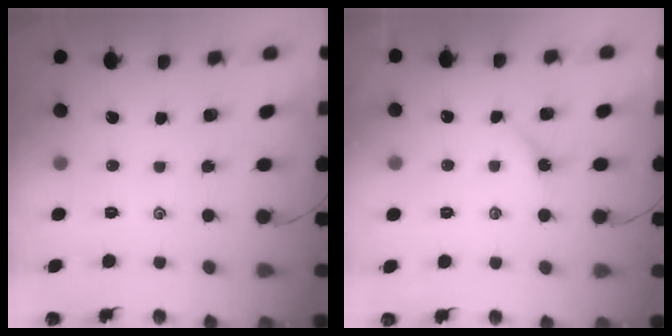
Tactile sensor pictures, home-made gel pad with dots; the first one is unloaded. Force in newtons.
{"total": 2.7, "press": 2.7, "slide": 0.5}